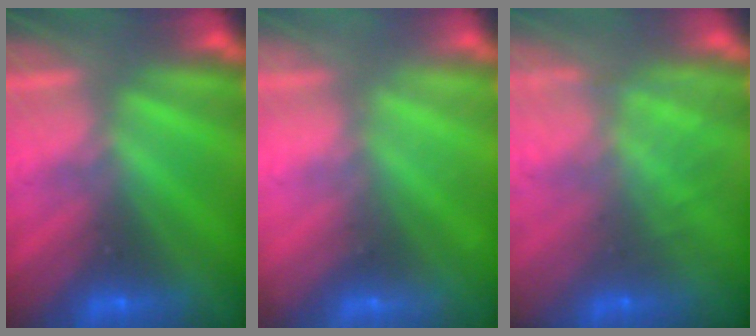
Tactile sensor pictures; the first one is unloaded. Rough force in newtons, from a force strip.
{"total": 2.0}
{"total": 8.1}